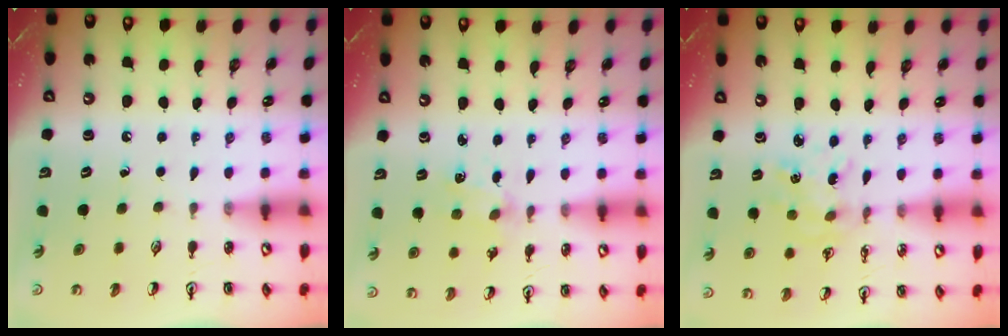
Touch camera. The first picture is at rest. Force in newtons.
{"total": 1.5, "press": 1.4, "slide": 0.4}
{"total": 2.1, "press": 2.1, "slide": 0.2}